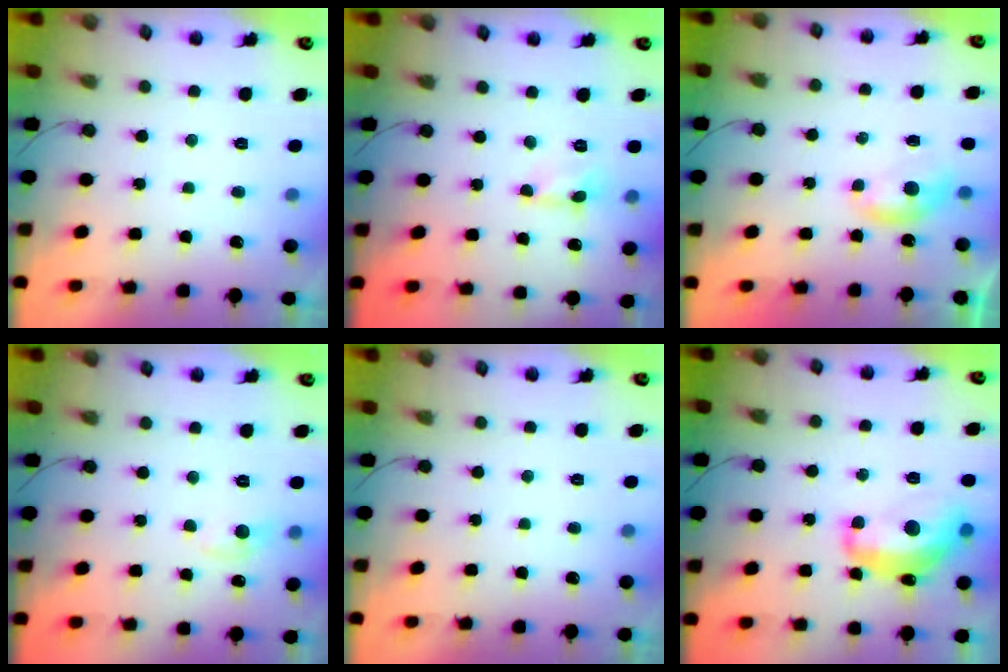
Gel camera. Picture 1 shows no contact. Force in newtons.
{"total": 0.0}
{"total": 5.2, "press": 5.2, "slide": 0.5}
{"total": 5.9, "press": 5.8, "slide": 0.9}
{"total": 0.0}
{"total": 13.7, "press": 13.7, "slide": 0.8}